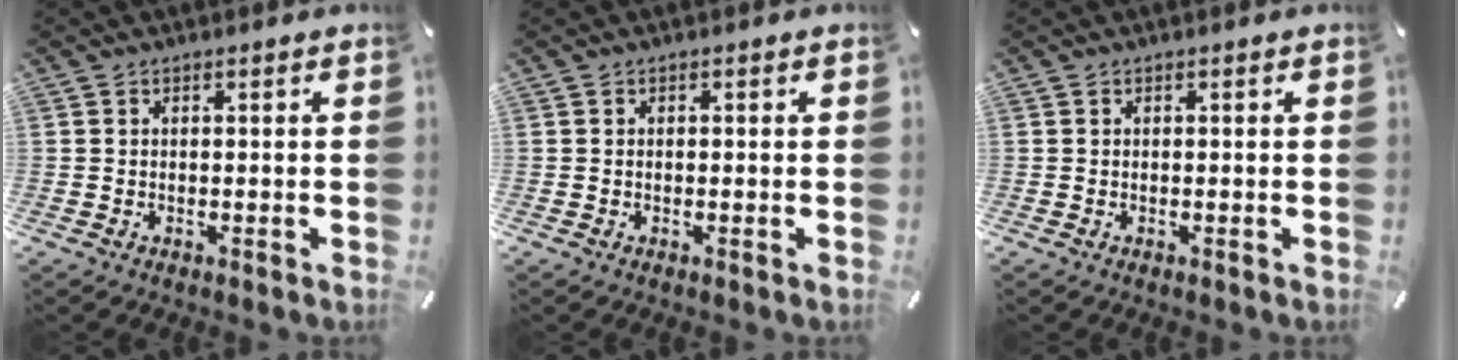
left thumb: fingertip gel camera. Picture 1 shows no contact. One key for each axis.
{"total": 0.0}
{"total": 0.0}